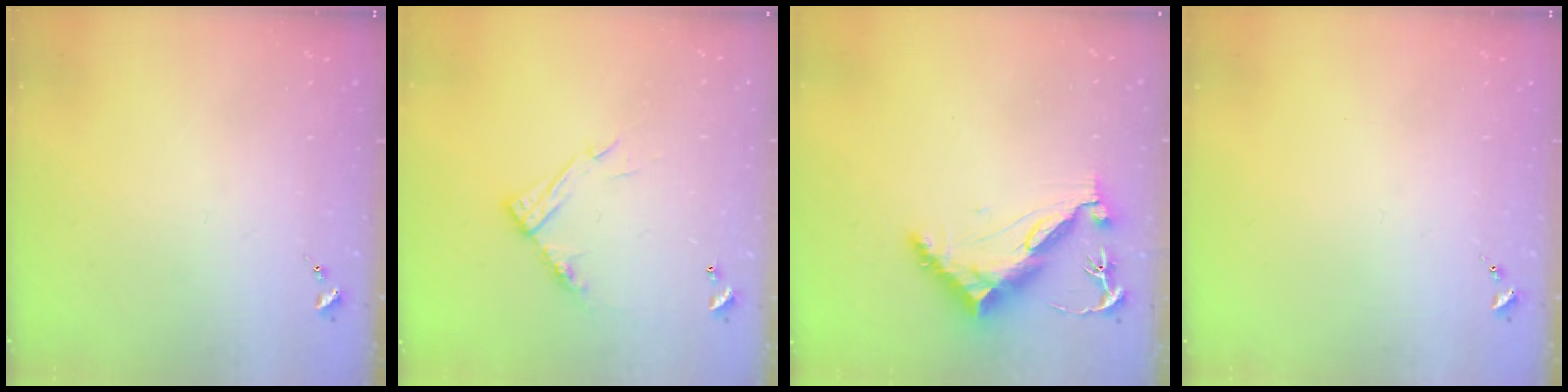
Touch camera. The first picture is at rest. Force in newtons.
{"total": 11.5, "press": 11.4, "slide": 0.8}
{"total": 10.5, "press": 10.4, "slide": 1.1}
{"total": 0.0}